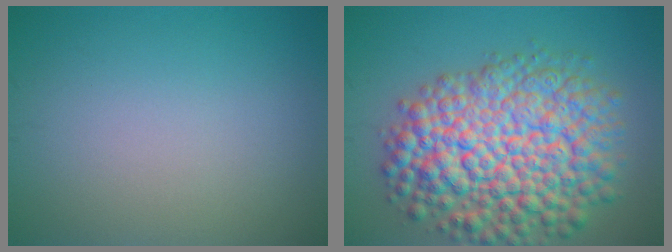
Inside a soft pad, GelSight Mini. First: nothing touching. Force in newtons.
{"total": 12.2, "press": 12.2, "slide": 0.5}